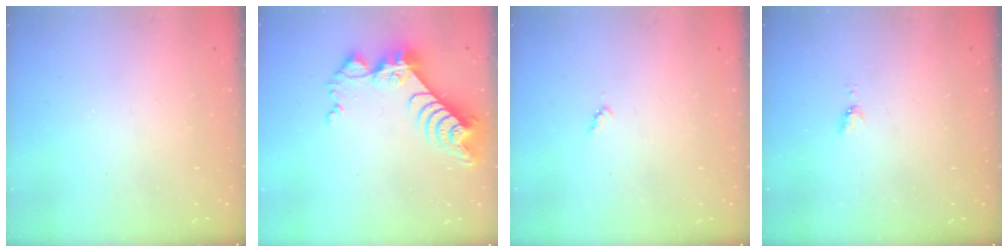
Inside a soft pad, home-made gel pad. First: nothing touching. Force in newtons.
{"total": 10.3, "press": 10.3, "slide": 0.8}
{"total": 3.8, "press": 3.8, "slide": 0.5}
{"total": 4.4, "press": 4.4, "slide": 0.6}